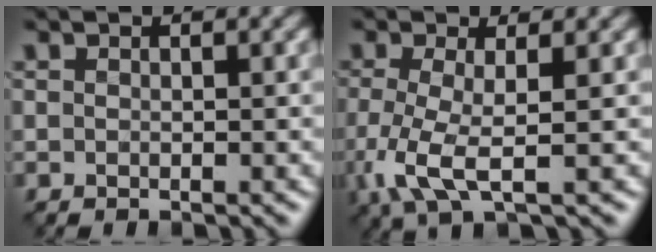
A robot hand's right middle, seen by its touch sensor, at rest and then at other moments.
{"total": 4.5, "force": [-0.9, 1.3, 4.2], "torque": [-0.104, -0.009, -0.019]}